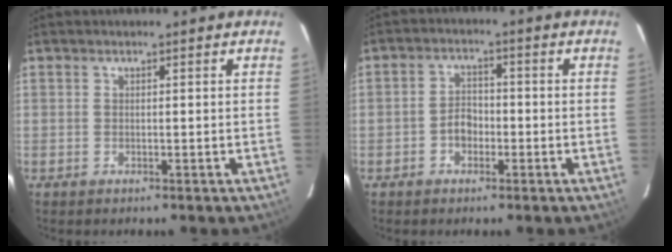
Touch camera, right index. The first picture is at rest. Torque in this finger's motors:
{"motor_torque": [0.64, 0.60, 0.01, 0.00]}